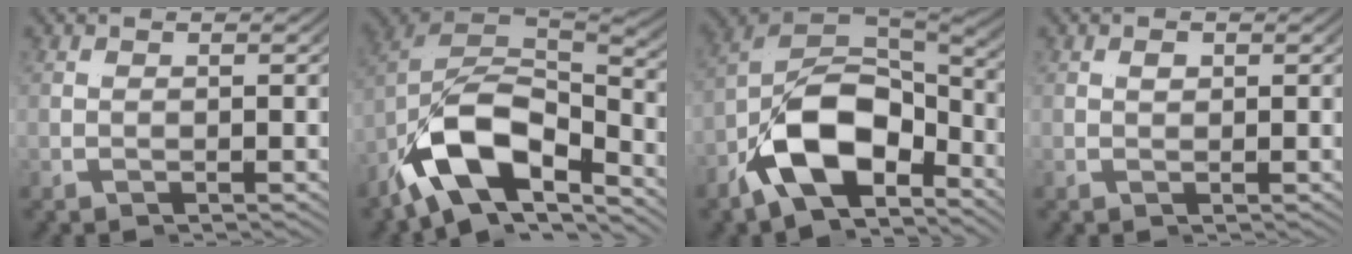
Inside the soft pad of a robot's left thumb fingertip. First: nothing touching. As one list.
[{"total": 11.1, "force": [-3.2, 6.0, 8.8], "torque": [-0.194, -0.007, -0.047]}, {"total": 13.0, "force": [-3.5, 7.1, 10.3], "torque": [-0.218, -0.020, -0.044]}, {"total": 0.8, "force": [0.1, 0.7, 0.4], "torque": [-0.007, -0.006, 0.007]}]